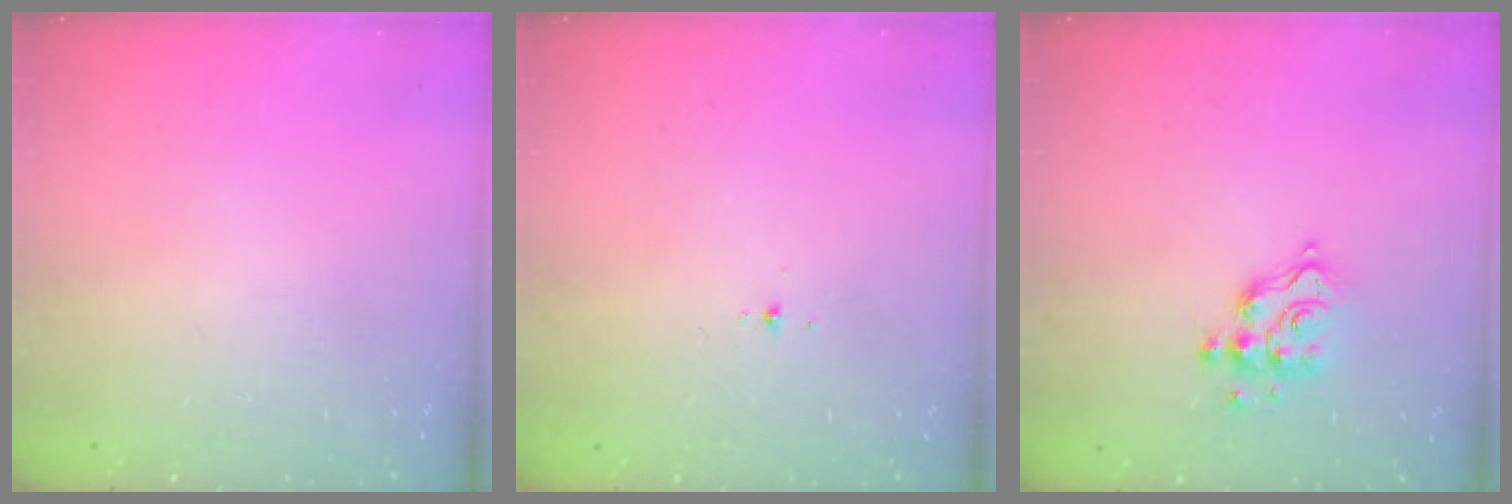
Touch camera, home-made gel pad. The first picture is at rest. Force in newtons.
{"total": 2.6, "press": 2.5, "slide": 0.7}
{"total": 9.4, "press": 9.4, "slide": 0.7}